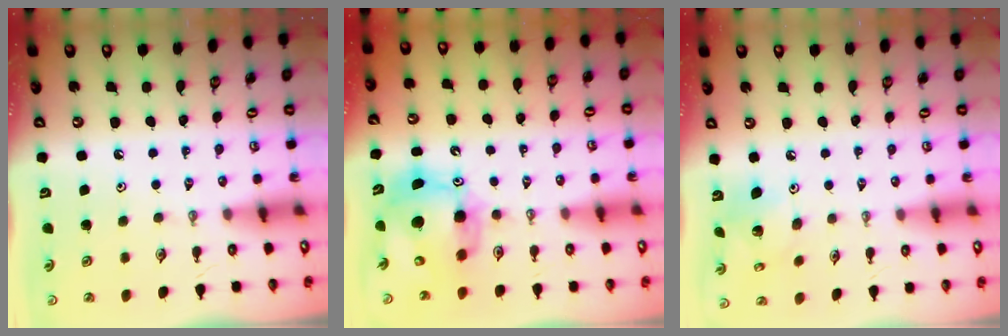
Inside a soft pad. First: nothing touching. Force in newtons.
{"total": 12.6, "press": 12.5, "slide": 1.7}
{"total": 7.8, "press": 7.8, "slide": 0.2}